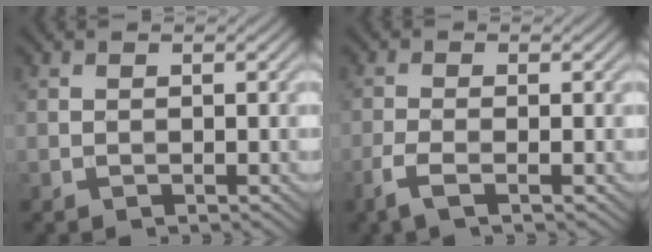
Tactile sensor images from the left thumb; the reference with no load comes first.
{"total": 2.8, "force": [-1.6, 0.6, 2.3], "torque": [-0.054, -0.001, -0.042]}